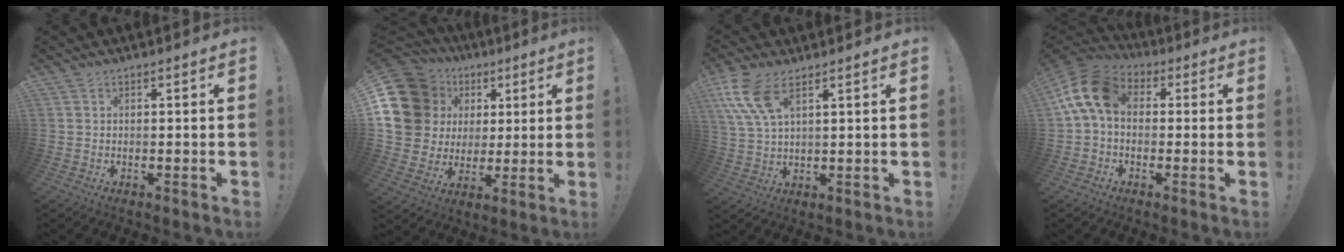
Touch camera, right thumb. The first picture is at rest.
{"total": 18.9, "force": [5.5, 15.9, 8.6], "torque": [-0.163, -0.014, 0.132]}
{"total": 10.5, "force": [5.5, 4.3, 7.8], "torque": [-0.155, -0.015, 0.108]}
{"total": 13.4, "force": [1.9, 8.7, 9.9], "torque": [-0.198, 0.018, 0.039]}